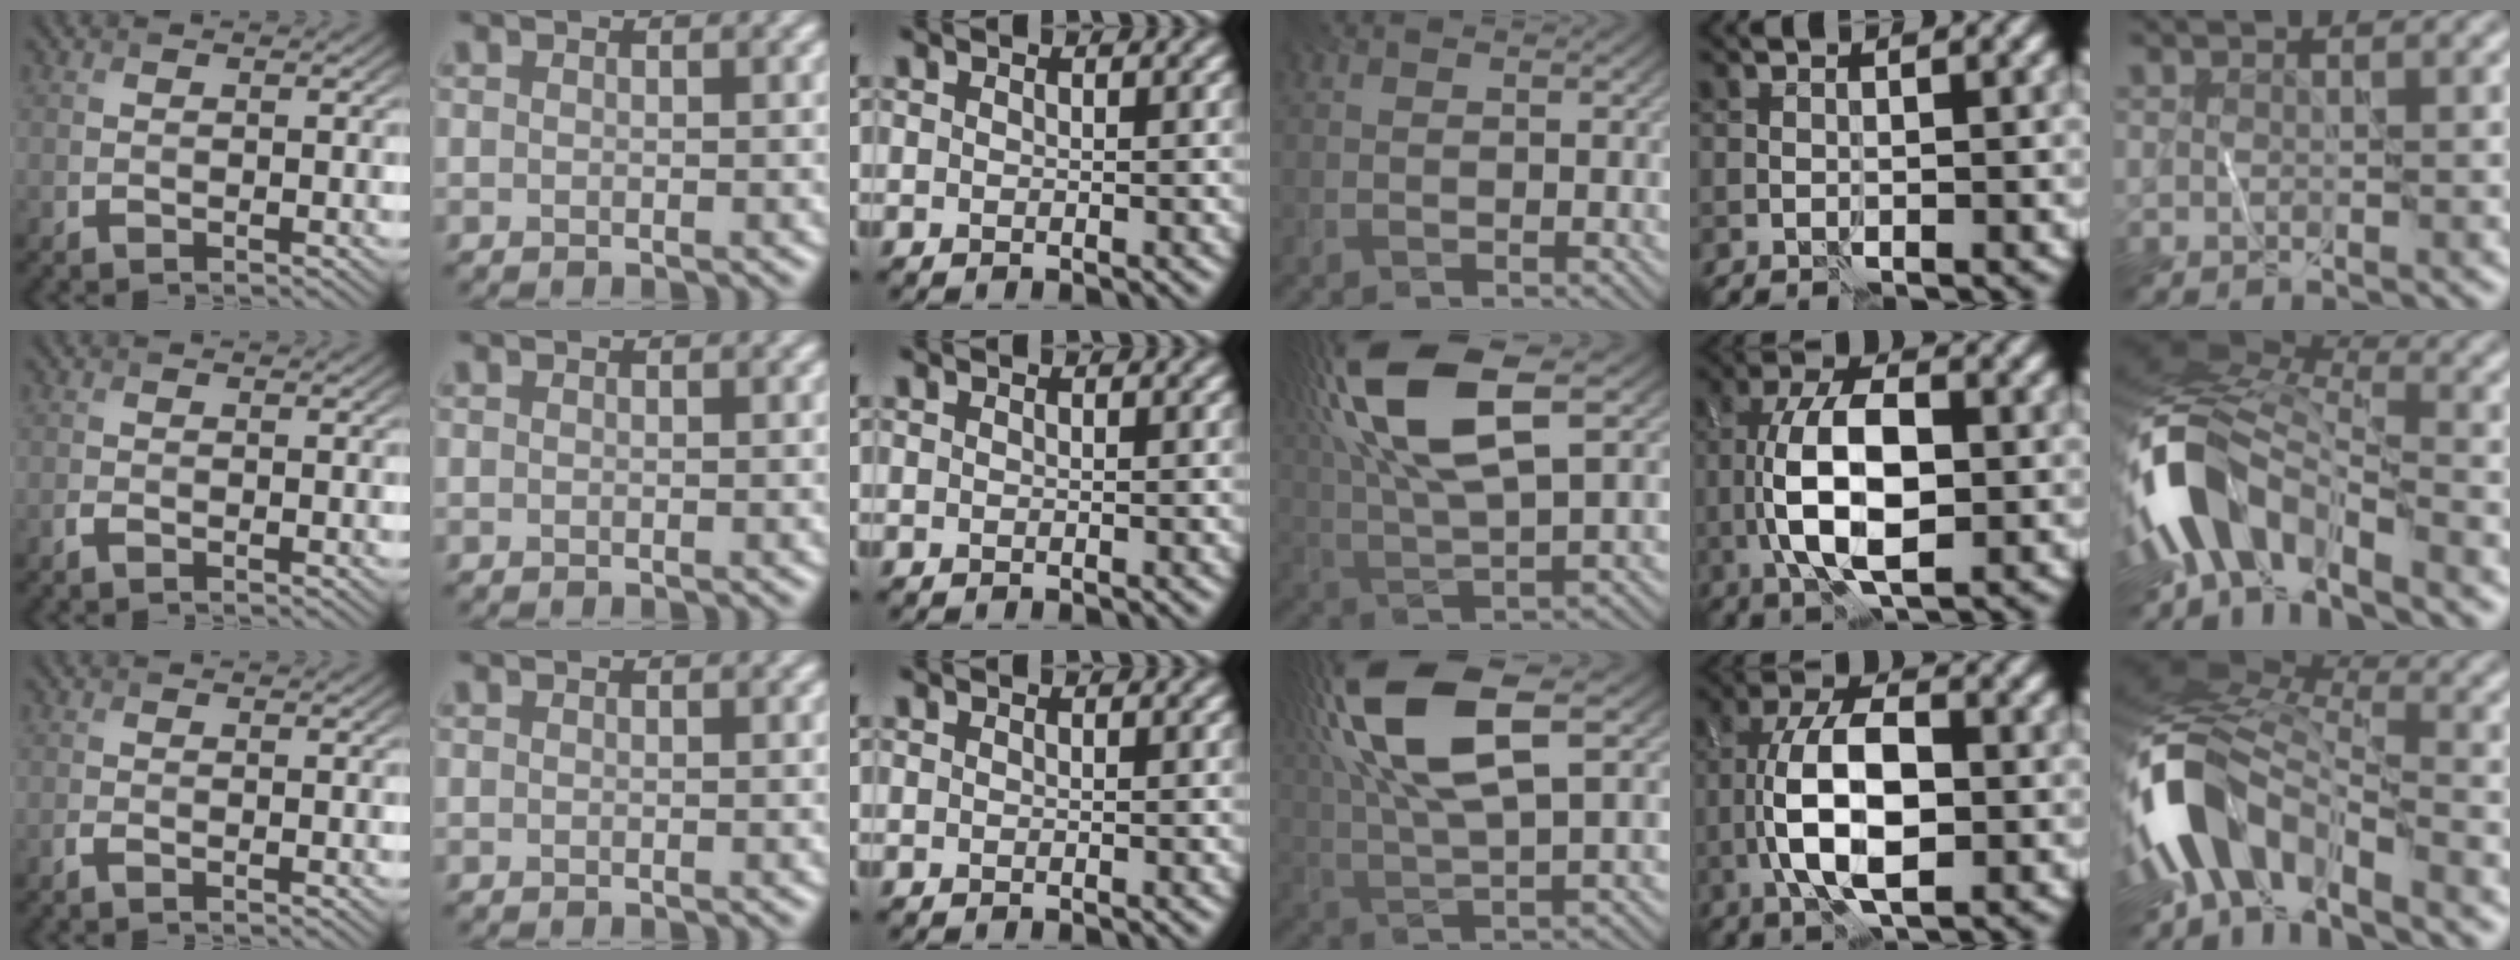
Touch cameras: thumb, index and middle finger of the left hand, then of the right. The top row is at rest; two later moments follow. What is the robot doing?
{"motion": "wipe", "object": "whiteboard"}